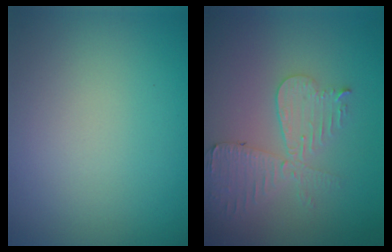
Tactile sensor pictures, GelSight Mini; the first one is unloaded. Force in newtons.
{"total": 4.2, "press": 3.7, "slide": 2.1}